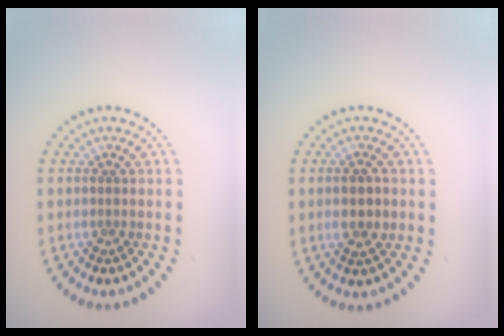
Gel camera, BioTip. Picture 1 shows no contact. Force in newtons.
{"total": 2.5, "press": 2.5, "slide": 0.2}